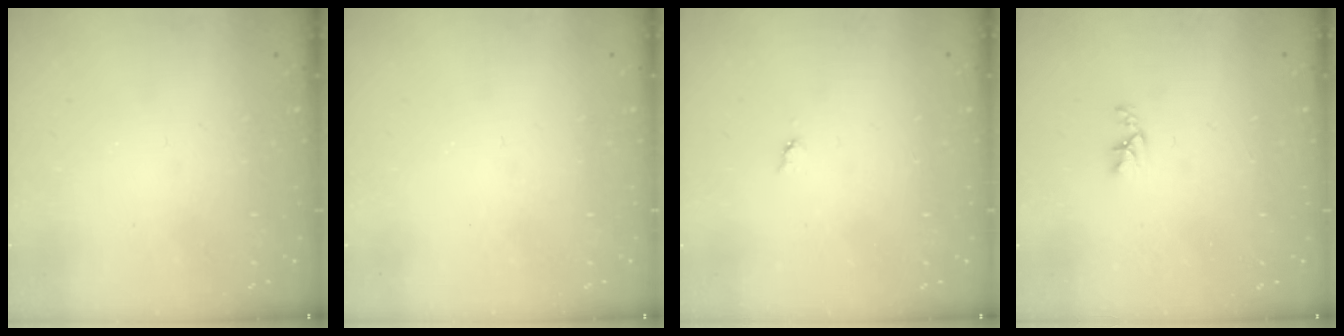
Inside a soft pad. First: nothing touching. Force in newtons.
{"total": 0.0}
{"total": 3.9, "press": 3.8, "slide": 0.5}
{"total": 3.3, "press": 3.3, "slide": 0.5}